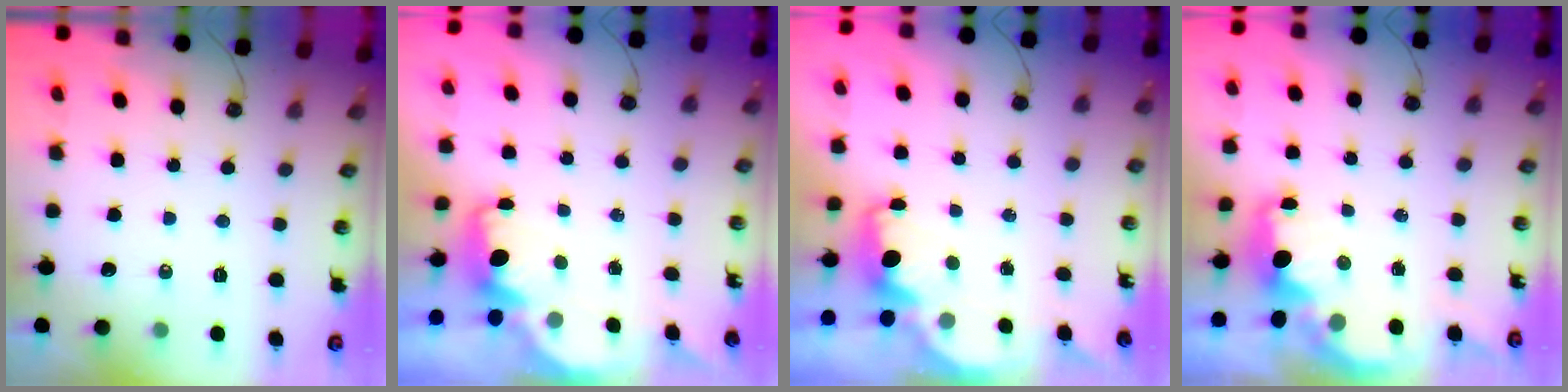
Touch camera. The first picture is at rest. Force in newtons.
{"total": 2.3, "press": 2.2, "slide": 0.6}
{"total": 1.7, "press": 1.5, "slide": 0.7}
{"total": 2.8, "press": 2.8, "slide": 0.5}